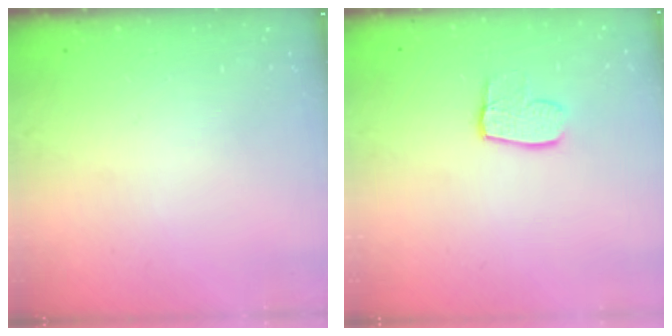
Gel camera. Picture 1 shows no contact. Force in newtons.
{"total": 7.7, "press": 7.7, "slide": 0.7}